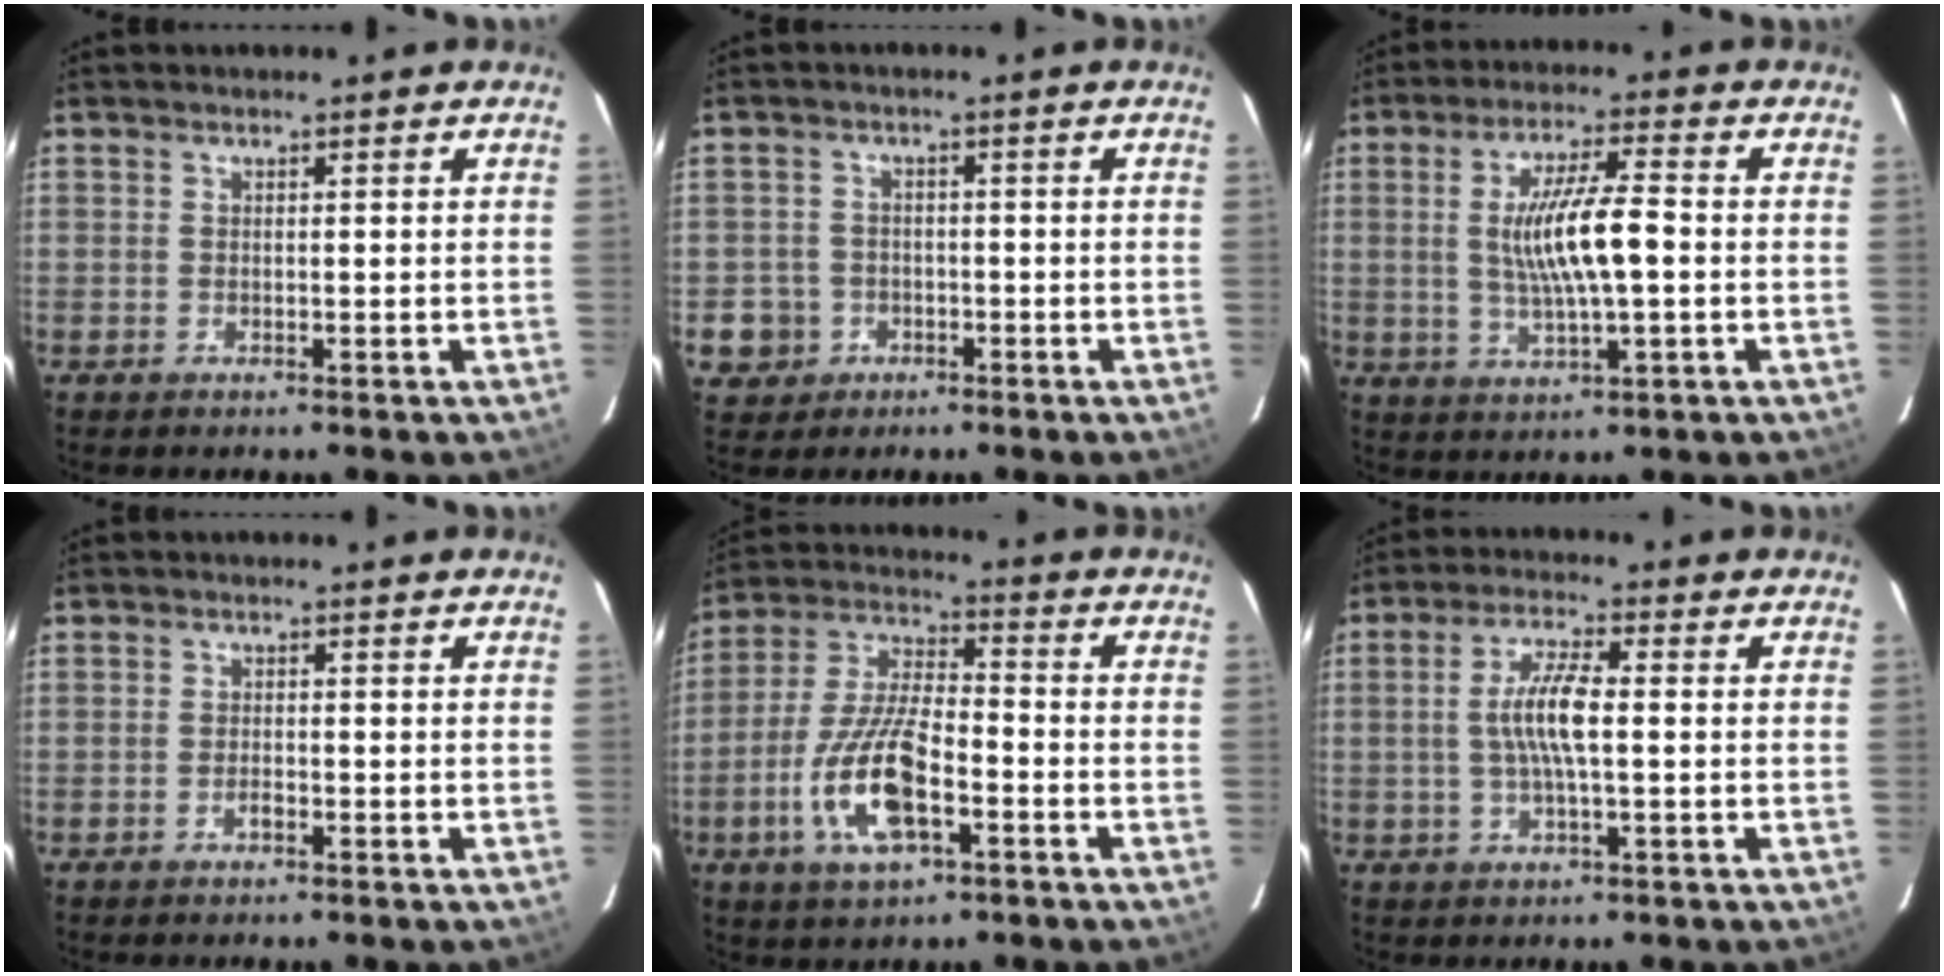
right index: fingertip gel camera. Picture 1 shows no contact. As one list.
[{"total": 5.5, "force": [-1.9, 5.2, 0.6], "torque": [-0.029, 0.022, -0.026]}, {"total": 10.4, "force": [-0.2, 1.7, 10.2], "torque": [-0.191, -0.001, 0.001]}, {"total": 1.3, "force": [-0.8, 0.6, 0.8], "torque": [-0.016, 0.002, -0.015]}, {"total": 14.5, "force": [-5.5, 5.1, 12.4], "torque": [-0.266, -0.007, -0.103]}, {"total": 7.2, "force": [-0.2, 1.3, 7.0], "torque": [-0.134, 0.004, -0.002]}]